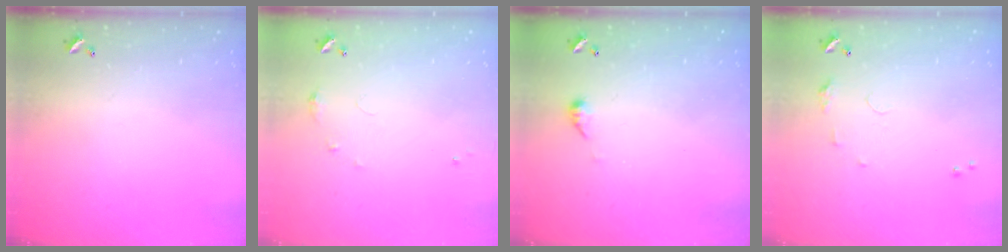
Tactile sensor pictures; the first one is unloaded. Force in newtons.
{"total": 6.0, "press": 5.9, "slide": 0.8}
{"total": 3.5, "press": 3.4, "slide": 0.6}
{"total": 6.3, "press": 6.3, "slide": 0.7}